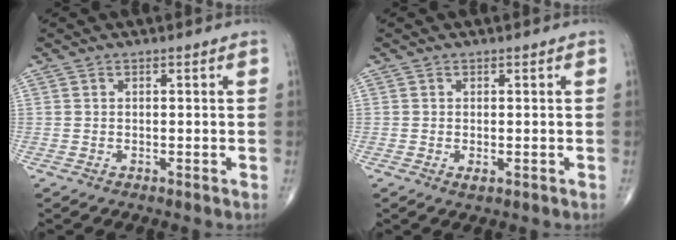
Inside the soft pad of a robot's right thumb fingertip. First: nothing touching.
{"total": 1.1, "force": [-0.3, 0.5, 0.9], "torque": [-0.017, -0.003, -0.004]}